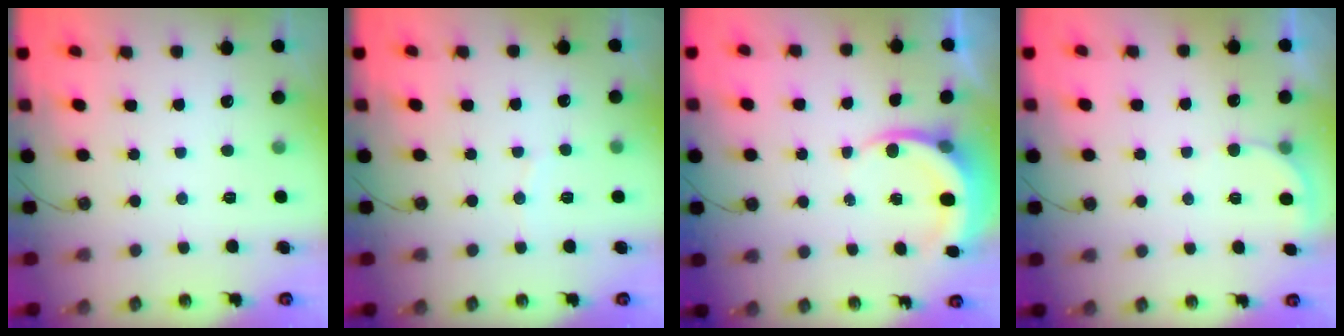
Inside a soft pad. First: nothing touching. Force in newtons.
{"total": 3.0, "press": 3.0, "slide": 0.4}
{"total": 5.0, "press": 5.0, "slide": 0.4}
{"total": 3.5, "press": 3.4, "slide": 0.7}